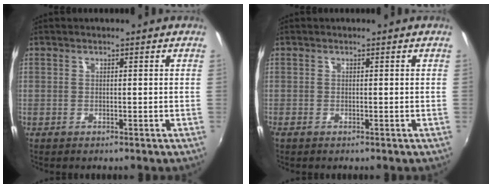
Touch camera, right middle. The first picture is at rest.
{"total": 0.5, "force": [-0.4, 0.3, 0.2], "torque": [-0.005, -0.004, -0.009]}